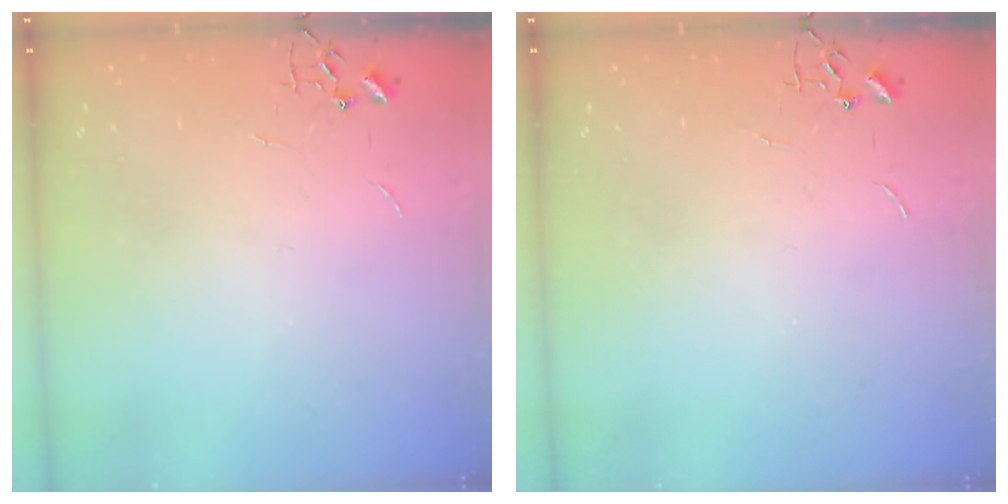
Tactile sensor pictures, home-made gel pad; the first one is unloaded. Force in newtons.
{"total": 0.0}